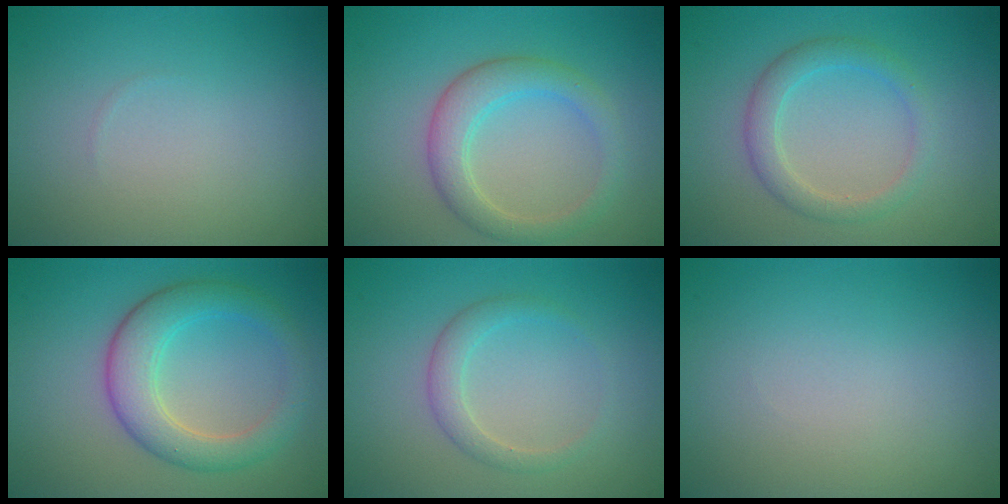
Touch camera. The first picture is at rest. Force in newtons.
{"total": 3.5, "press": 3.5, "slide": 0.3}
{"total": 2.7, "press": 2.7, "slide": 0.1}
{"total": 4.6, "press": 4.6, "slide": 0.0}
{"total": 1.9, "press": 1.9, "slide": 0.1}
{"total": 0.0}